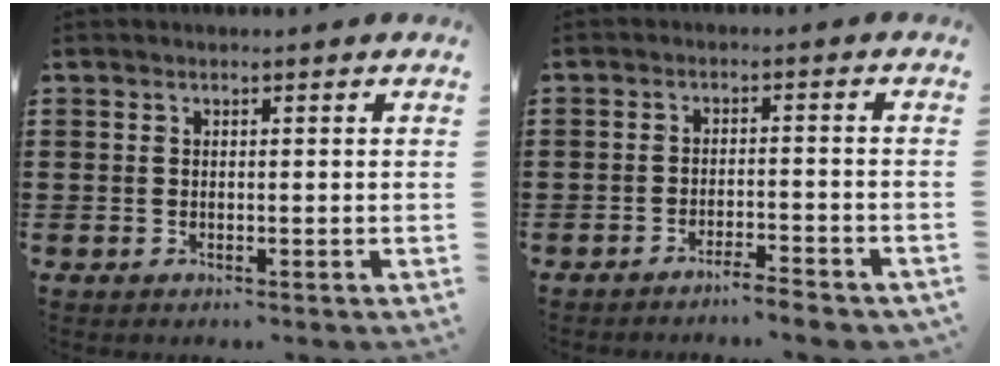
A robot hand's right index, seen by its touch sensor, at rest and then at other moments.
{"total": 3.1, "force": [-3.0, -0.2, 0.9], "torque": [-0.018, -0.001, -0.061]}